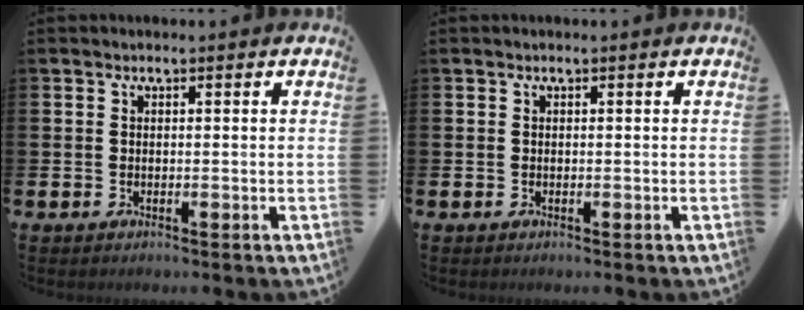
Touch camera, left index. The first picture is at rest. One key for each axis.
{"total": 0.0}